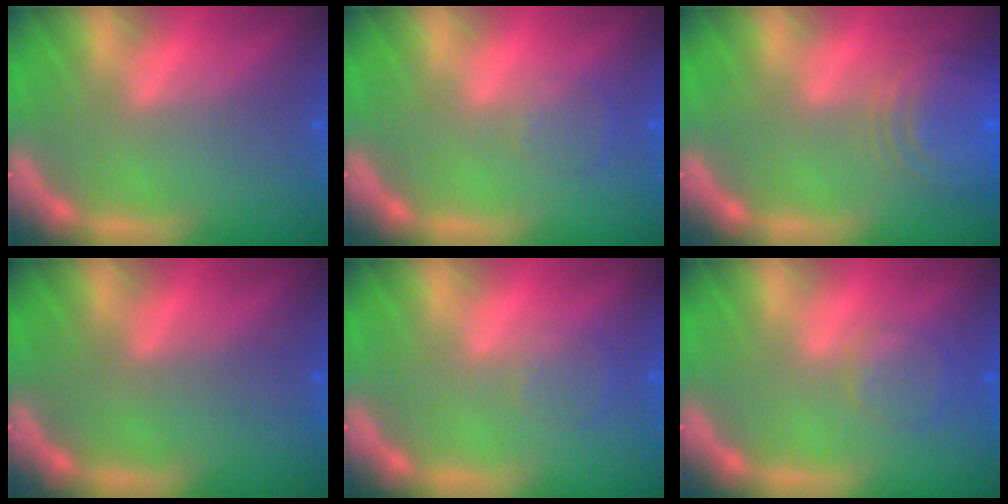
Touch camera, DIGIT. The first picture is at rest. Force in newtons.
{"total": 1.5}
{"total": 8.5}
{"total": 0.0}
{"total": 1.5}
{"total": 2.4}